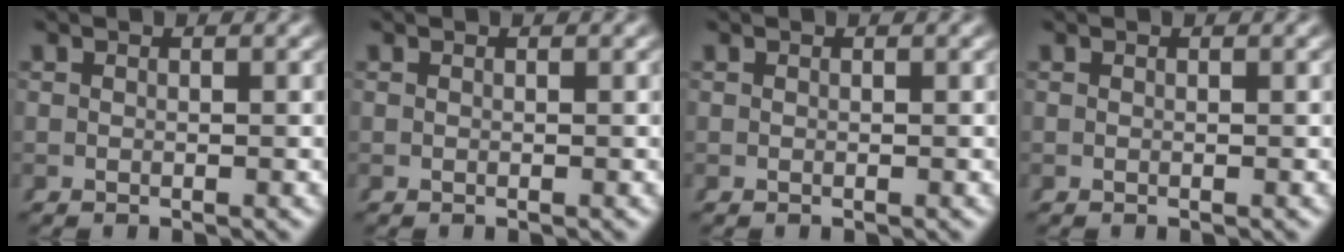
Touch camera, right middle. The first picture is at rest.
{"total": 0.0}
{"total": 0.0}
{"total": 0.0}